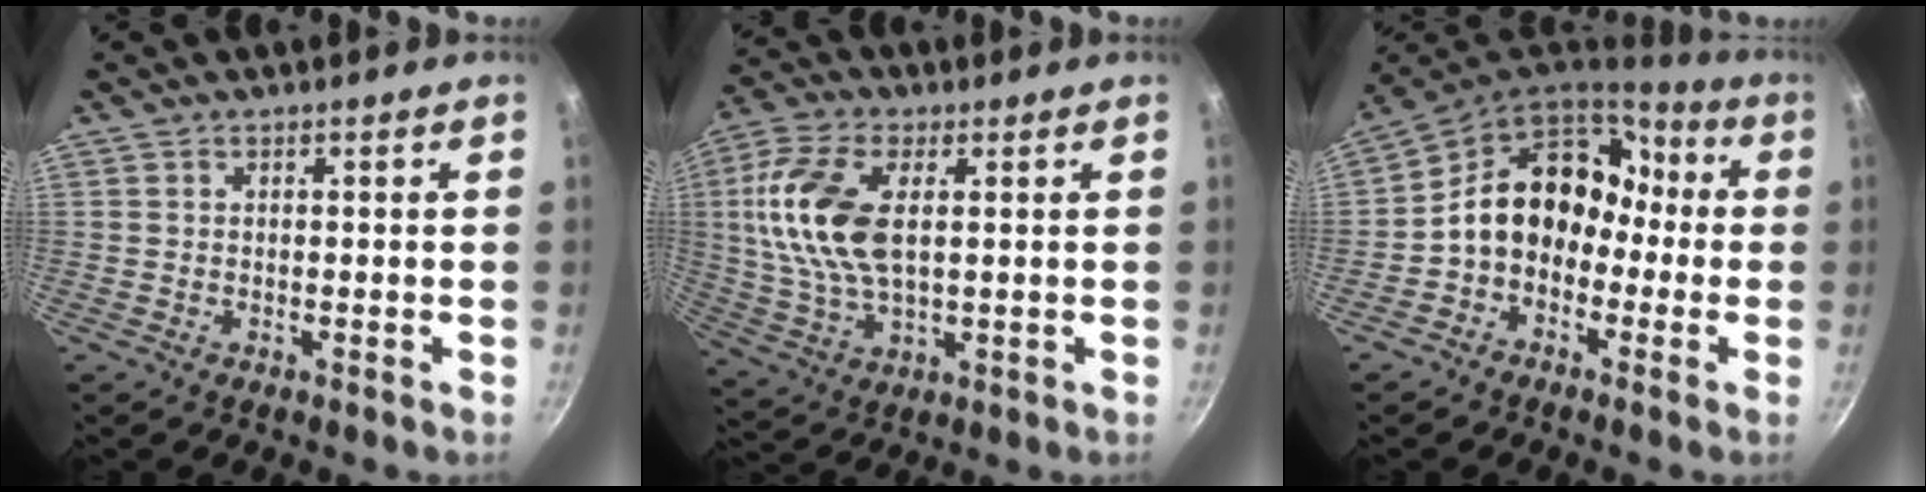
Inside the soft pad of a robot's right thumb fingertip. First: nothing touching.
{"total": 15.2, "force": [2.7, 8.0, 12.6], "torque": [-0.254, 0.003, 0.048]}
{"total": 14.3, "force": [-1.4, 11.6, 8.3], "torque": [-0.085, 0.068, -0.038]}